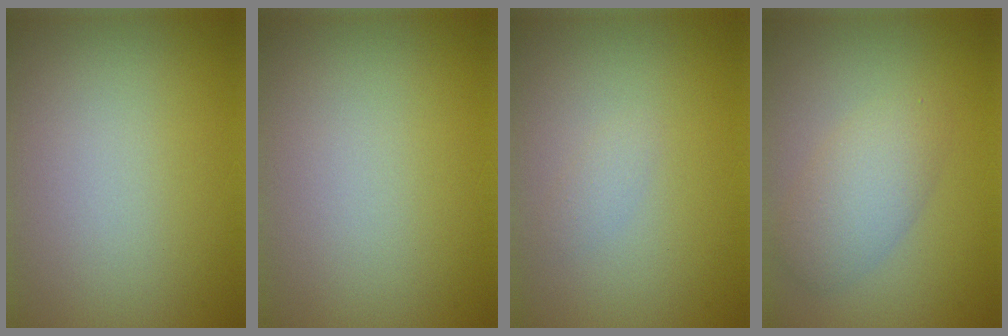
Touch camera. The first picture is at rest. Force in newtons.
{"total": 0.0}
{"total": 0.8, "press": 0.8, "slide": 0.0}
{"total": 3.2, "press": 3.2, "slide": 0.0}